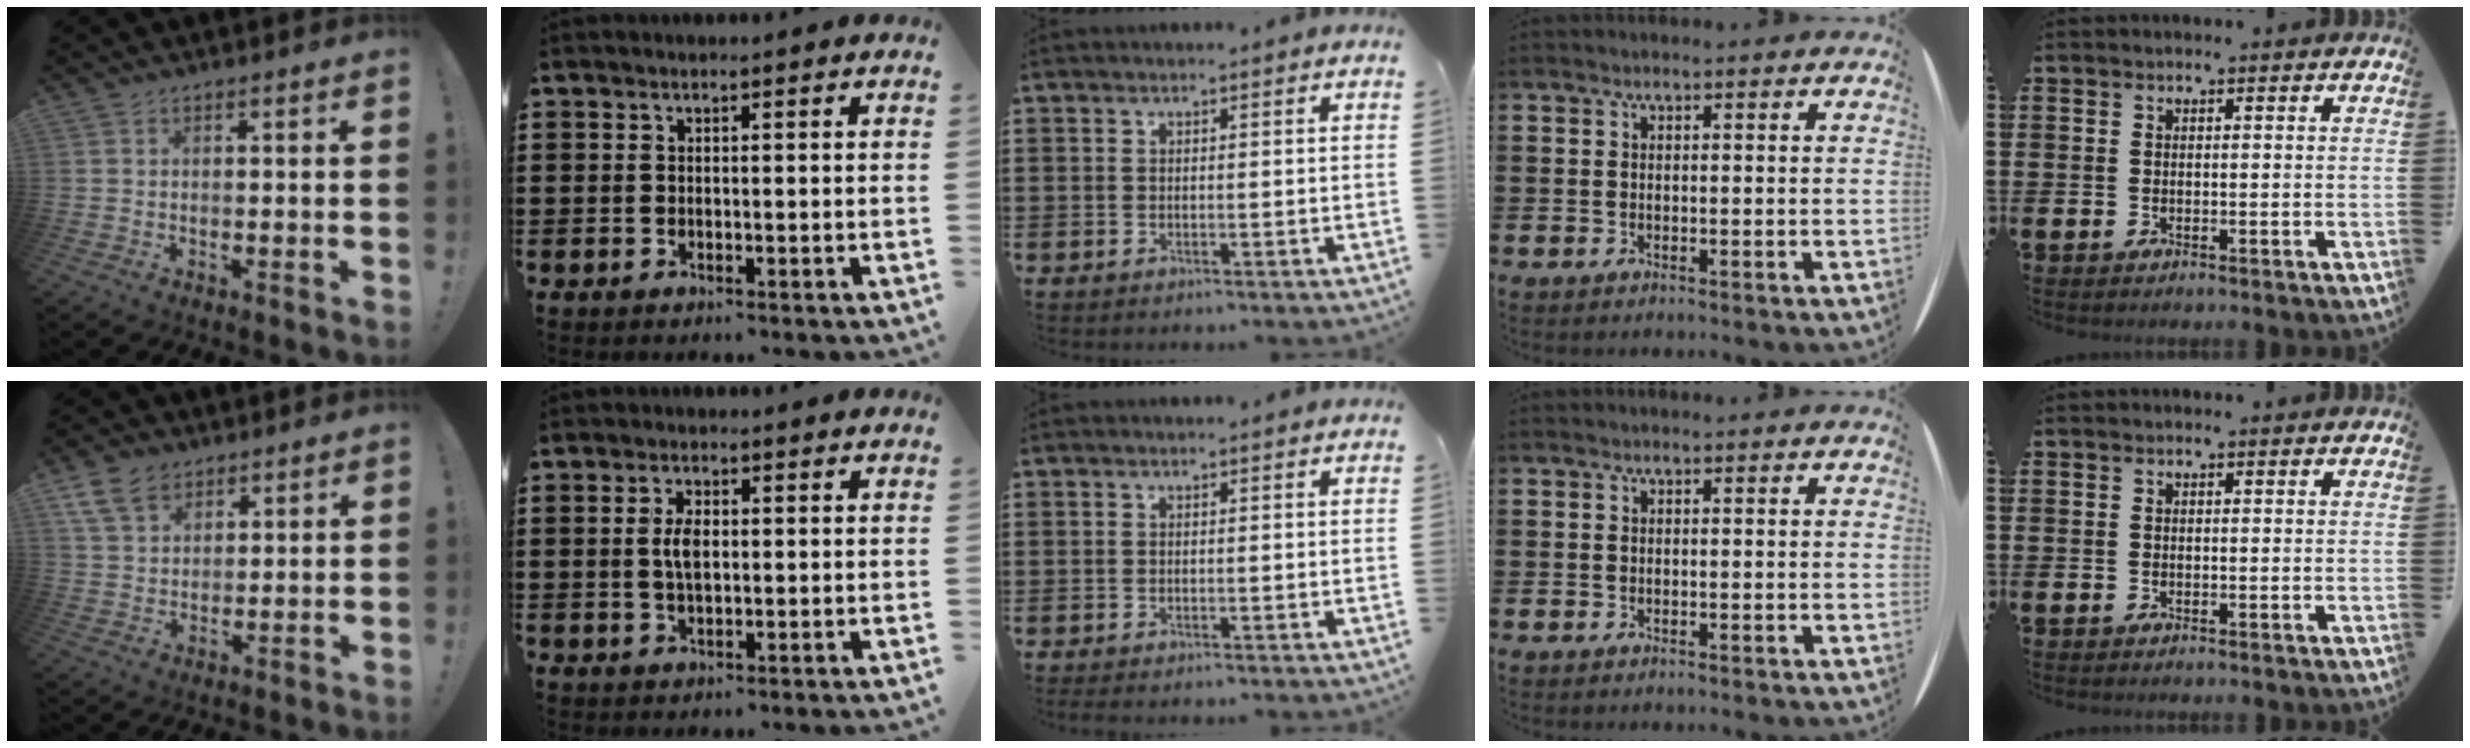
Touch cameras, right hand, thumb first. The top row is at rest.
{"thumb": {"total": 9.3, "force": [5.5, 6.2, 4.0], "torque": [-0.072, -0.018, 0.110]}, "index": {"total": 3.6, "force": [0.3, 1.5, 3.3], "torque": [-0.073, 0.004, 0.000]}, "middle": {"total": 0.6, "force": [-0.6, 0.2, 0.1], "torque": [-0.002, 0.000, -0.013]}}